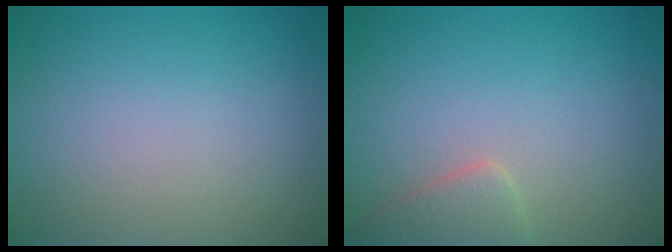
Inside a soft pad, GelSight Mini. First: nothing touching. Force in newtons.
{"total": 2.3, "press": 2.3, "slide": 0.1}